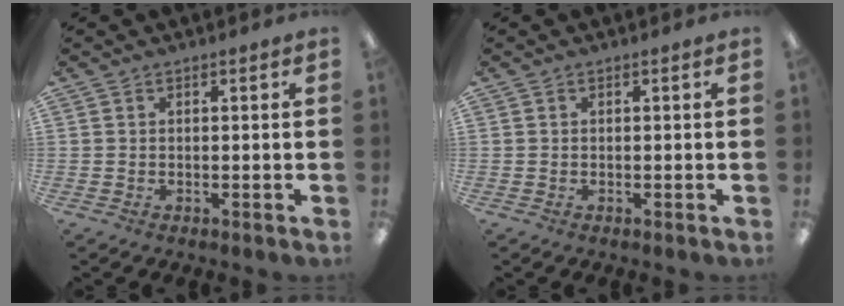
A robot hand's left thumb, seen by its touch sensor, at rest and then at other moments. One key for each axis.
{"total": 0.0}